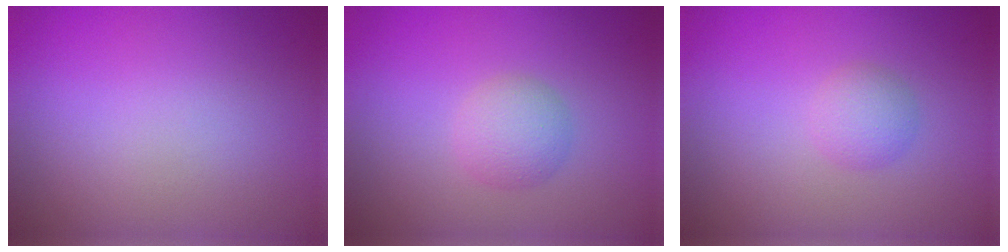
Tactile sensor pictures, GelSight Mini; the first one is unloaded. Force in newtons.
{"total": 2.4, "press": 2.4, "slide": 0.1}
{"total": 1.7, "press": 1.7, "slide": 0.1}